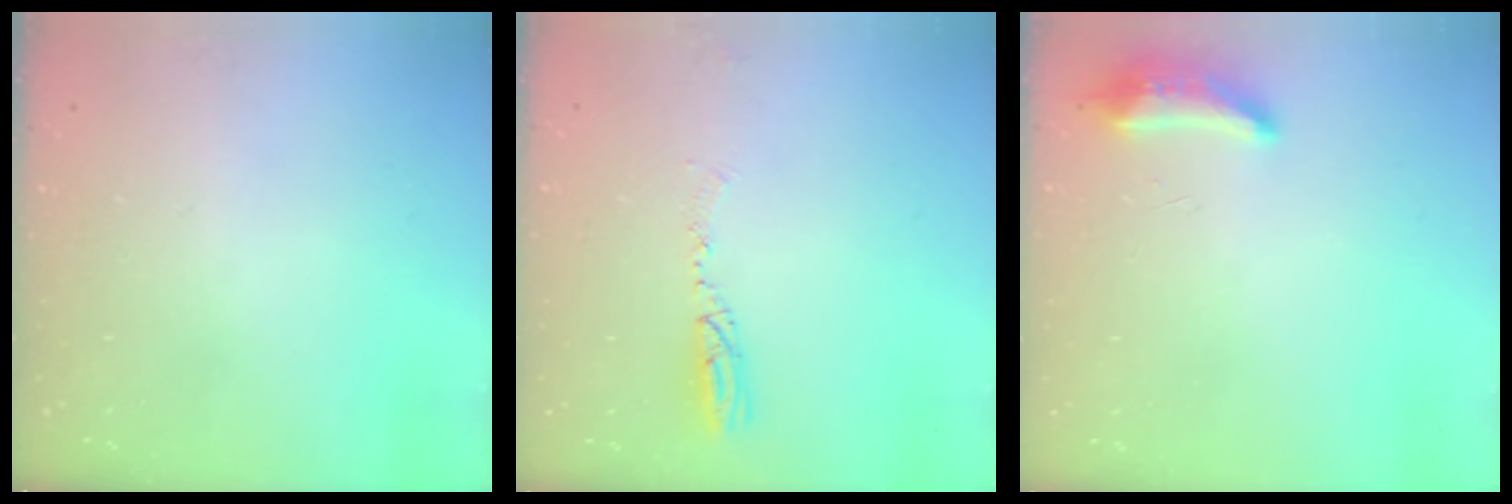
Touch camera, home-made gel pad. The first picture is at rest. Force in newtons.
{"total": 5.0, "press": 4.9, "slide": 0.9}
{"total": 8.3, "press": 8.1, "slide": 1.8}